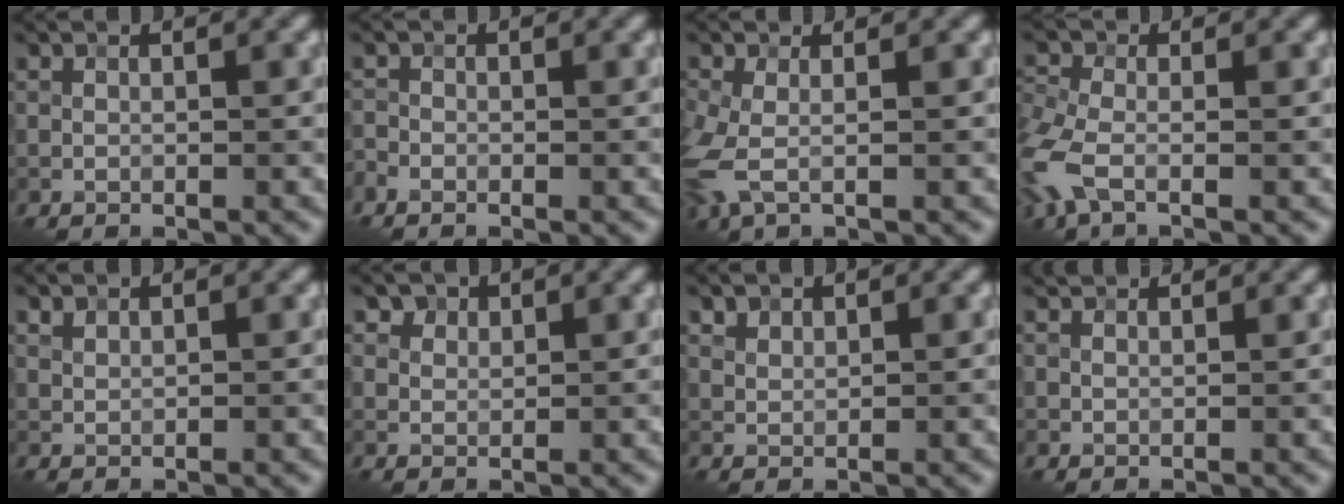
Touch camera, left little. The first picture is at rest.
{"total": 1.0, "force": [-0.9, 0.5, 0.3], "torque": [-0.005, -0.001, -0.025]}
{"total": 3.3, "force": [-0.5, 1.7, 2.8], "torque": [-0.084, -0.009, -0.014]}
{"total": 4.8, "force": [-2.0, 2.5, 3.6], "torque": [-0.103, -0.007, -0.056]}
{"total": 0.8, "force": [0.7, 0.4, 0.3], "torque": [-0.010, 0.000, 0.016]}
{"total": 3.0, "force": [2.1, 1.8, 1.0], "torque": [-0.028, -0.008, 0.046]}
{"total": 1.5, "force": [1.1, 0.8, 0.4], "torque": [-0.011, -0.007, 0.031]}
{"total": 2.0, "force": [1.8, 0.6, 0.5], "torque": [-0.016, 0.007, 0.027]}